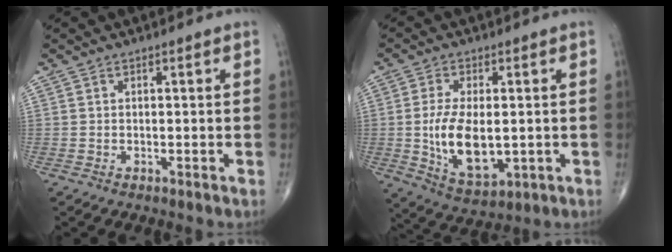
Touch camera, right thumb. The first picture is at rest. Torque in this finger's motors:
{"motor_torque": [-0.43, 1.20, 1.08, 0.55, 0.31]}